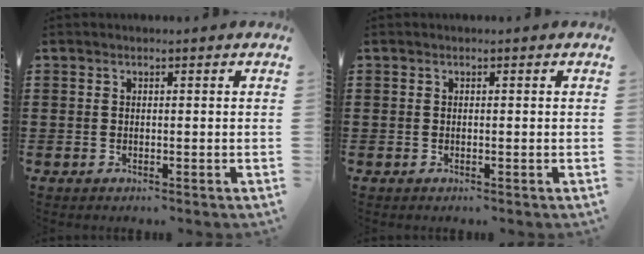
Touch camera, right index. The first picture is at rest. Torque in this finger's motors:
{"motor_torque": [-0.01, 0.18, 0.00, 0.00]}